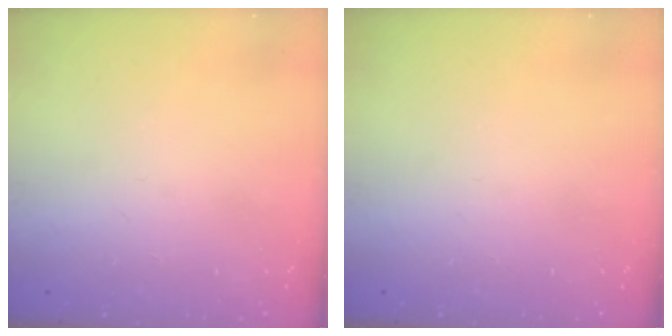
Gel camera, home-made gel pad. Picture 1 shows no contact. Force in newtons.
{"total": 0.0}